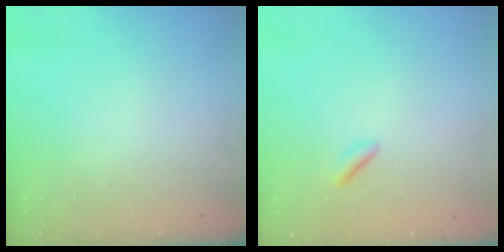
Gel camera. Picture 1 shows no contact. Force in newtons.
{"total": 1.5, "press": 1.3, "slide": 0.7}